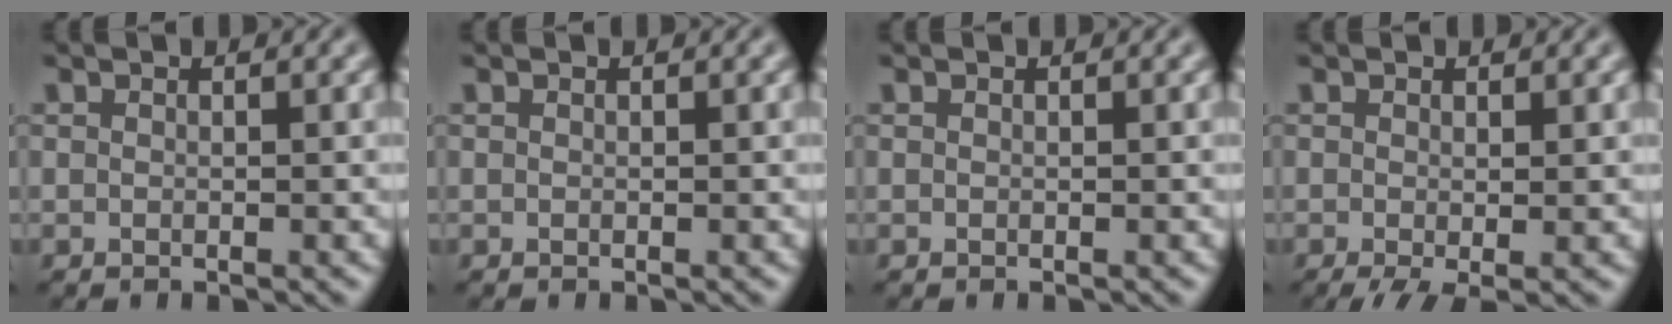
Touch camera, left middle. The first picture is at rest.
{"total": 0.0}
{"total": 0.0}
{"total": 2.3, "force": [-0.8, 0.5, 2.1], "torque": [-0.040, -0.012, -0.014]}